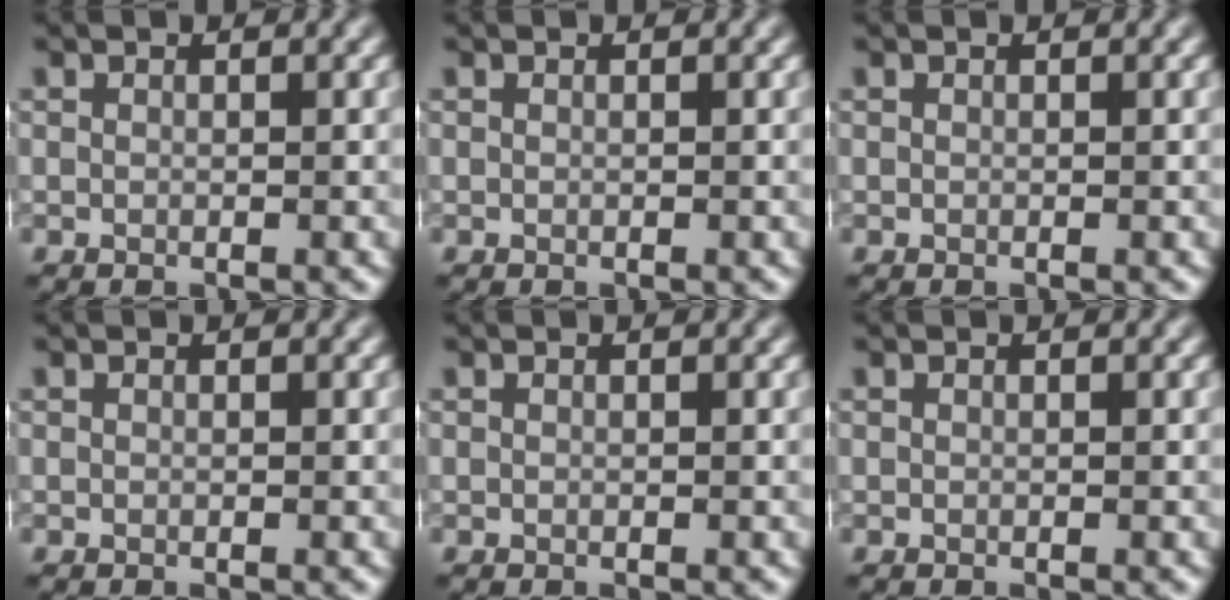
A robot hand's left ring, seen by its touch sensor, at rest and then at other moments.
{"total": 0.0}
{"total": 0.0}
{"total": 0.0}
{"total": 0.0}
{"total": 0.0}